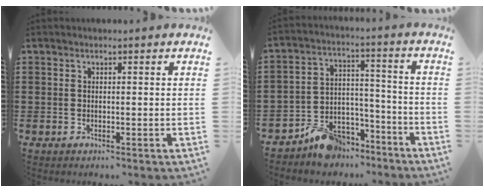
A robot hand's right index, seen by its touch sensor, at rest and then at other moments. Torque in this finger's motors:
{"motor_torque": [0.36, -0.12, 0.10, 0.06]}